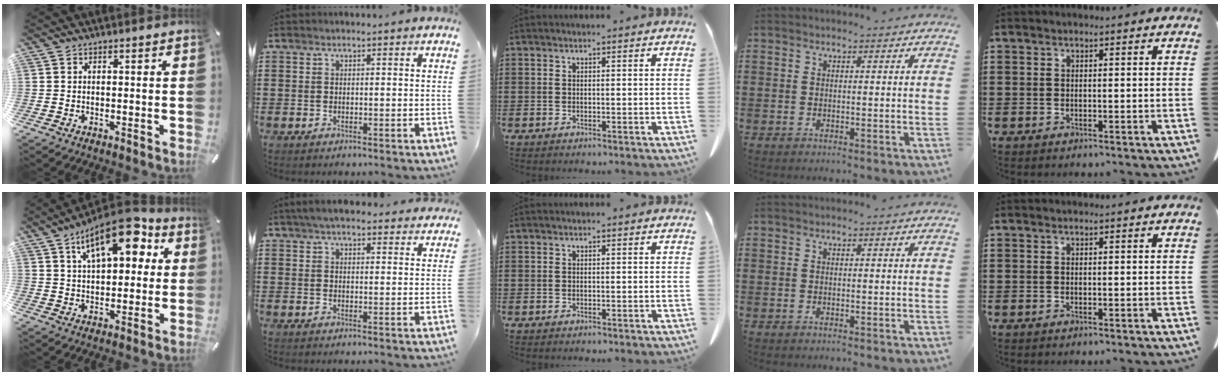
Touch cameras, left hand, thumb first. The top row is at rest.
{"thumb": {"total": 15.6, "force": [7.9, 7.5, 11.2], "torque": [-0.170, -0.026, 0.133]}, "index": {"total": 4.5, "force": [4.0, 0.8, 1.7], "torque": [-0.043, -0.005, 0.075]}}